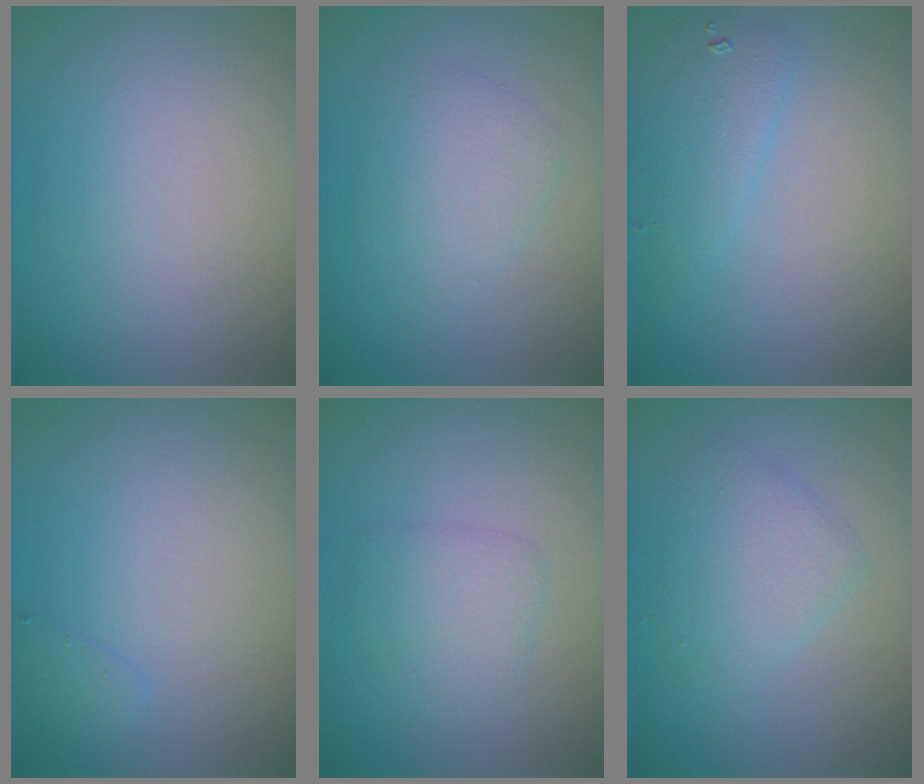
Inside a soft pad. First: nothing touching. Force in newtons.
{"total": 2.2, "press": 2.2, "slide": 0.0}
{"total": 2.4, "press": 2.4, "slide": 0.1}
{"total": 0.8, "press": 0.8, "slide": 0.1}
{"total": 1.9, "press": 1.9, "slide": 0.0}
{"total": 2.9, "press": 2.9, "slide": 0.0}